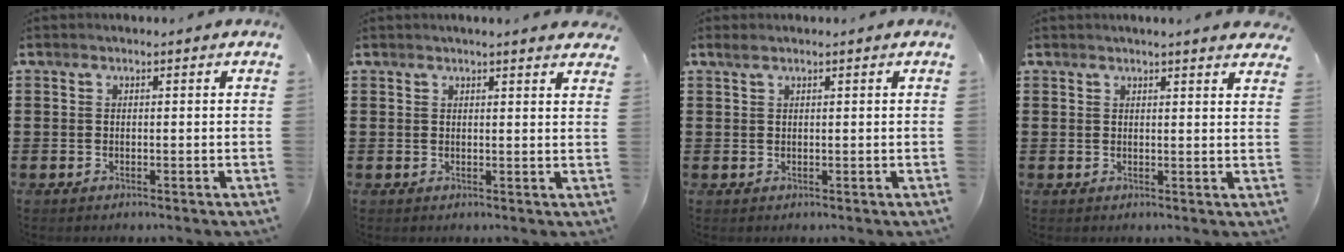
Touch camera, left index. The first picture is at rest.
{"total": 1.5, "force": [1.4, -0.1, 0.6], "torque": [-0.014, 0.001, 0.027]}
{"total": 0.7, "force": [0.4, 0.0, 0.5], "torque": [-0.010, 0.000, 0.008]}
{"total": 1.7, "force": [1.6, -0.1, 0.6], "torque": [-0.015, 0.000, 0.031]}